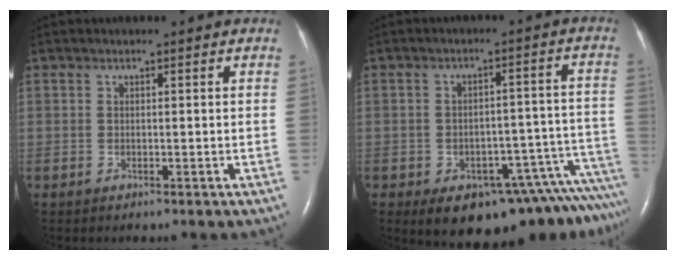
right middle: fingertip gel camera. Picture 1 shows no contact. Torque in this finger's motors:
{"motor_torque": [1.07, -1.06, 0.15, 0.11]}